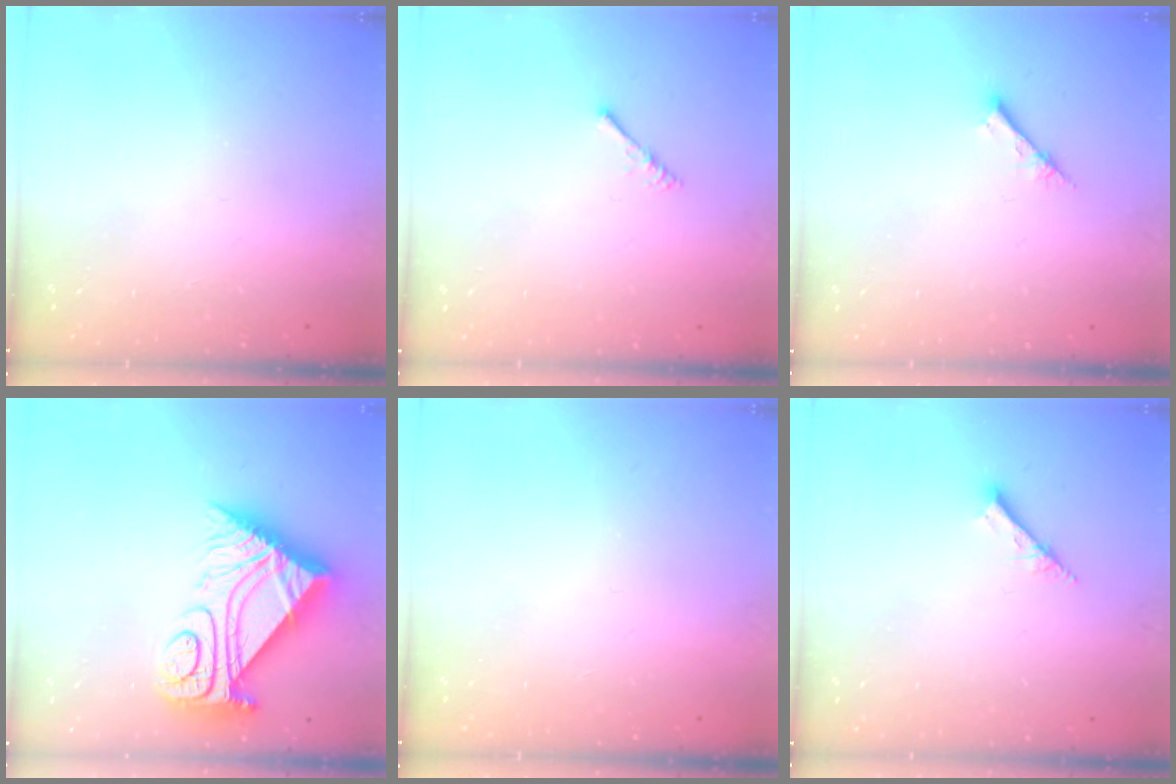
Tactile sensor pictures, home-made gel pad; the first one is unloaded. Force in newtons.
{"total": 1.6, "press": 1.6, "slide": 0.4}
{"total": 2.4, "press": 2.4, "slide": 0.3}
{"total": 16.2, "press": 16.1, "slide": 1.5}
{"total": 0.0}
{"total": 2.0, "press": 2.0, "slide": 0.1}